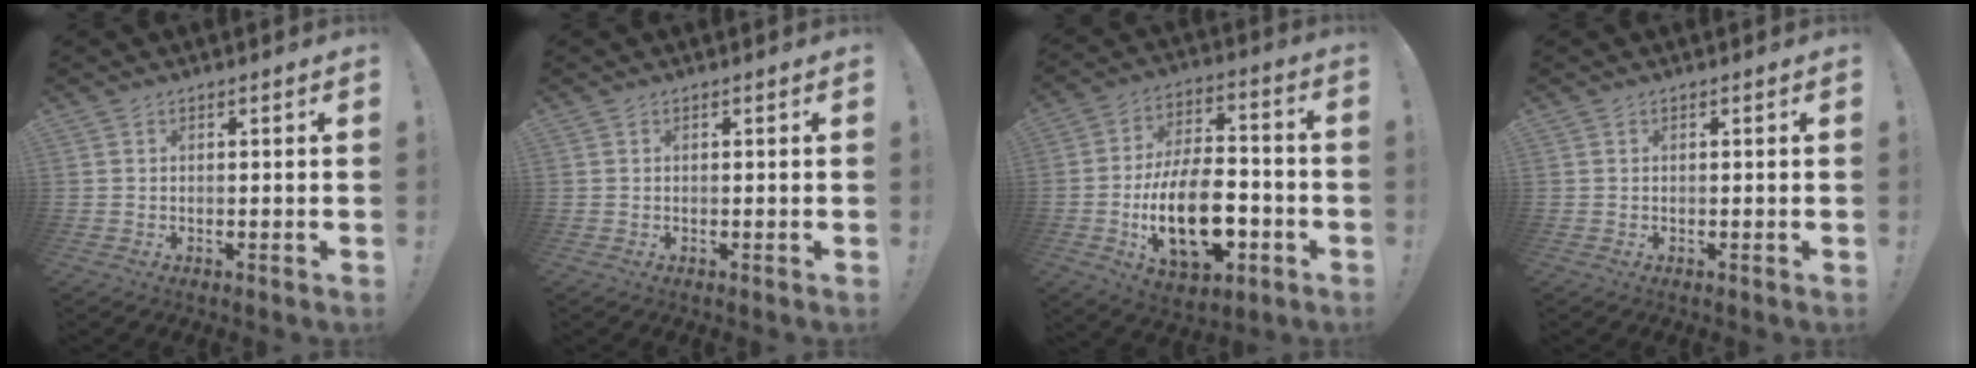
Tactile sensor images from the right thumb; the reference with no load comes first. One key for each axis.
{"total": 0.0}
{"total": 21.6, "fx": -6.7, "fy": 11.8, "fz": 16.8, "tx": -0.293, "ty": 0.038, "tz": -0.104}
{"total": 0.0}